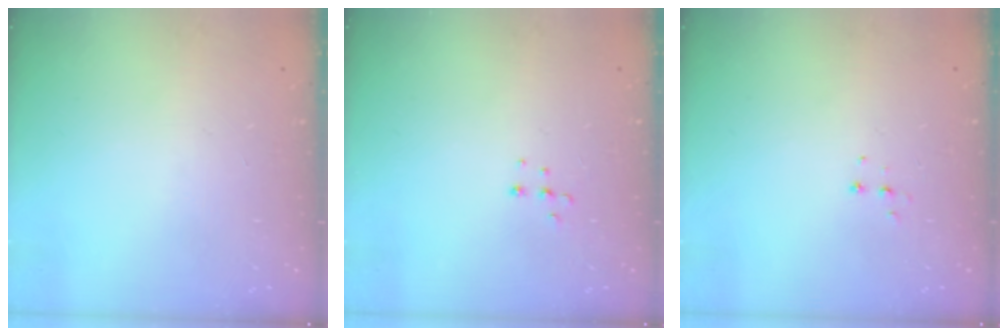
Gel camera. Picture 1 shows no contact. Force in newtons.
{"total": 5.1, "press": 5.0, "slide": 0.4}
{"total": 4.5, "press": 4.5, "slide": 0.4}